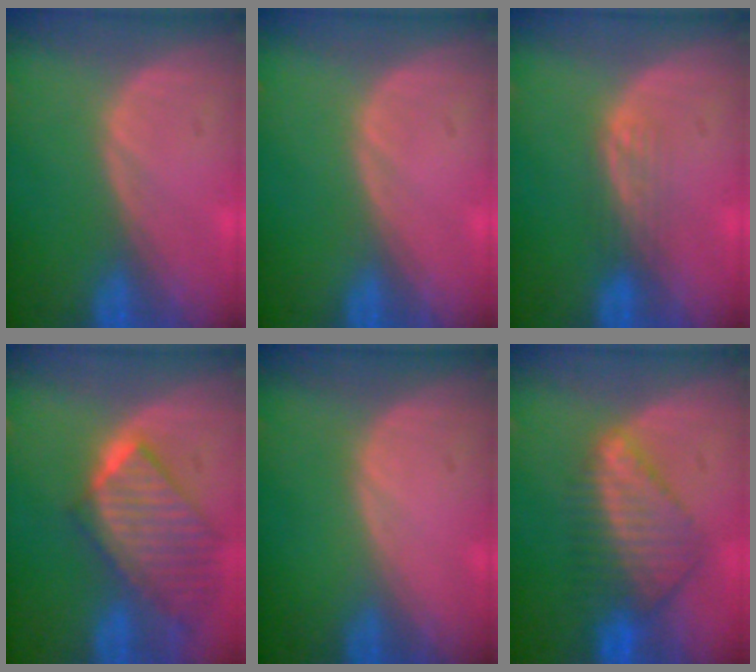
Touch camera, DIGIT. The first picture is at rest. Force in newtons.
{"total": 0.0}
{"total": 2.4, "press": 2.3, "slide": 0.4}
{"total": 9.9, "press": 8.7, "slide": 4.7}
{"total": 0.0}
{"total": 7.6, "press": 7.1, "slide": 2.7}